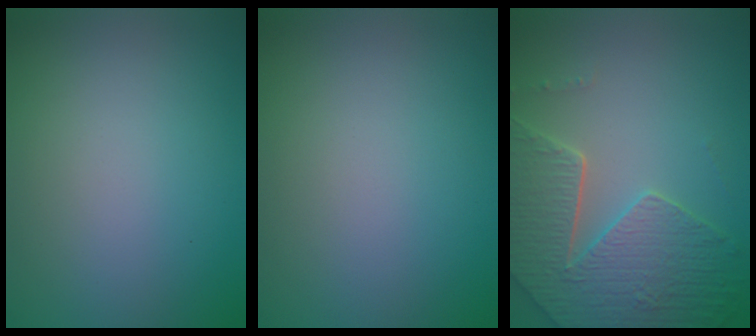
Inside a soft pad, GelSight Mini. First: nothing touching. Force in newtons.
{"total": 0.0}
{"total": 7.3, "press": 5.5, "slide": 4.7}